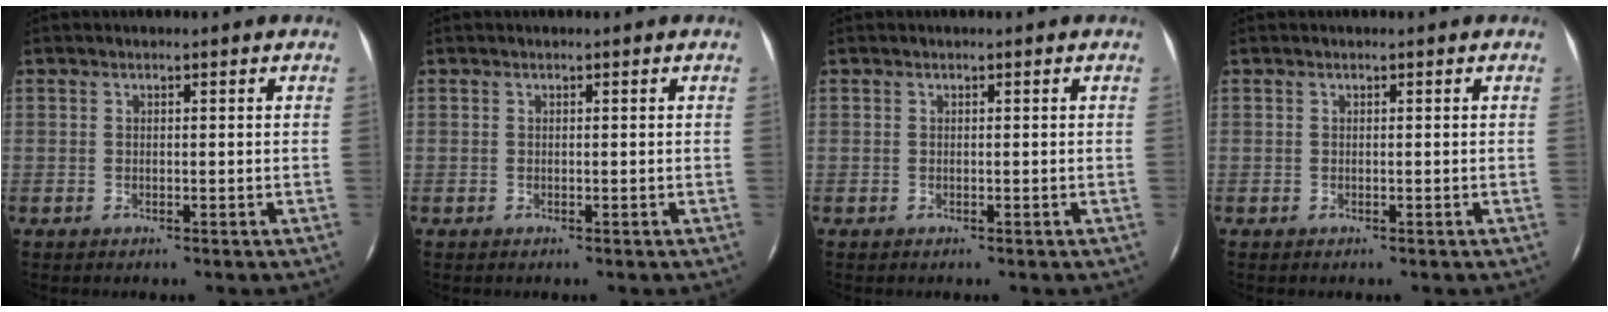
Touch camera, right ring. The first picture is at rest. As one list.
[{"total": 0.0}, {"total": 0.0}, {"total": 0.0}]